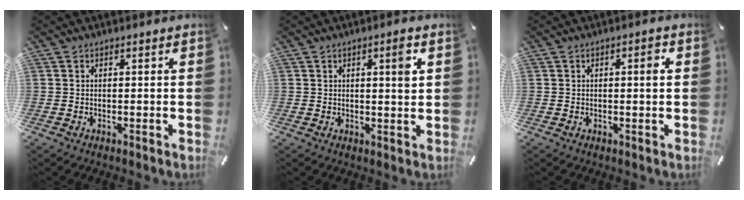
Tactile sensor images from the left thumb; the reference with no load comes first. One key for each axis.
{"total": 4.2, "fx": 1.5, "fy": 0.9, "fz": 3.8, "tx": -0.054, "ty": -0.006, "tz": 0.018}
{"total": 2.3, "fx": 0.4, "fy": 0.8, "fz": 2.1, "tx": -0.025, "ty": 0.001, "tz": 0.000}